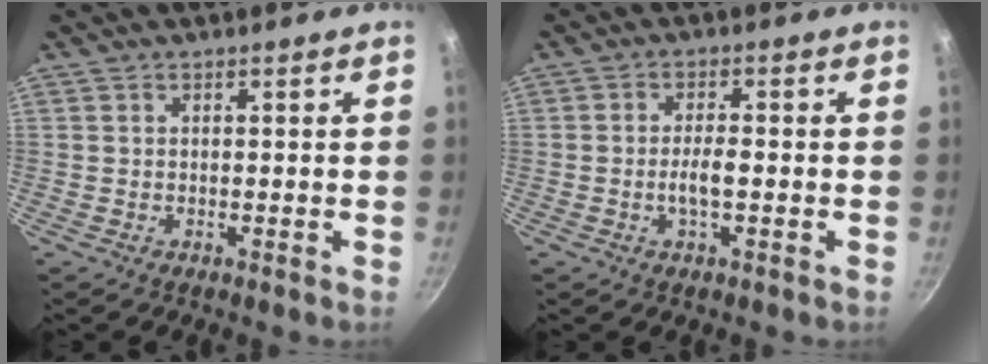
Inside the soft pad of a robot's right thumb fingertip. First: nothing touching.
{"total": 3.7, "force": [-0.8, 1.1, 3.4], "torque": [-0.063, 0.010, -0.017]}